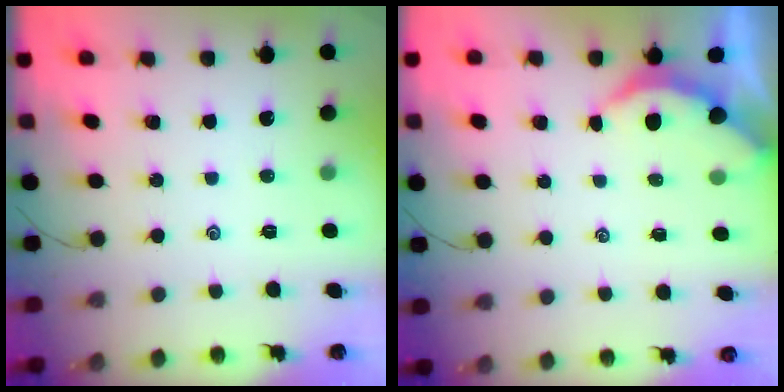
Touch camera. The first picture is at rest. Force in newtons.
{"total": 2.2, "press": 2.2, "slide": 0.4}